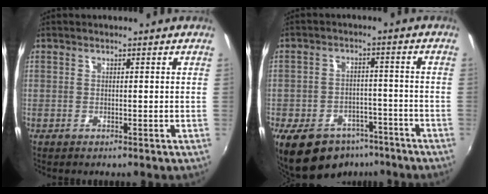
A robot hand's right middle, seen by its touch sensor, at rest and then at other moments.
{"total": 13.8, "force": [-9.6, 7.9, 5.9], "torque": [-0.136, -0.001, -0.132]}